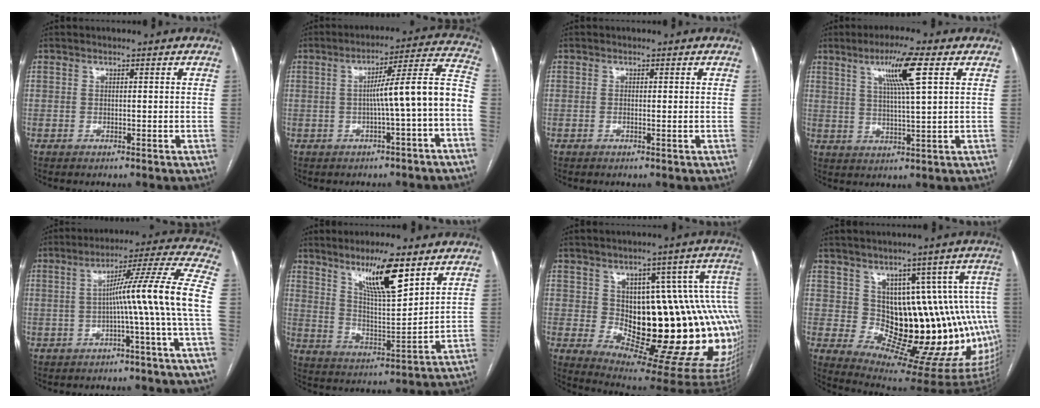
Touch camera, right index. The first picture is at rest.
{"total": 11.0, "force": [-2.4, -0.7, 10.7], "torque": [-0.143, 0.035, -0.035]}
{"total": 0.6, "force": [0.1, 0.2, 0.6], "torque": [-0.013, 0.001, 0.004]}
{"total": 8.6, "force": [3.7, -0.2, 7.7], "torque": [-0.138, 0.005, 0.065]}
{"total": 11.5, "force": [-1.8, -2.7, 11.0], "torque": [-0.155, 0.021, -0.026]}
{"total": 11.5, "force": [7.3, 1.4, 8.8], "torque": [-0.153, -0.006, 0.130]}
{"total": 23.8, "force": [-1.0, 7.8, 22.5], "torque": [-0.190, 0.030, 0.015]}
{"total": 16.8, "force": [1.0, 8.0, 14.8], "torque": [-0.145, 0.027, 0.036]}